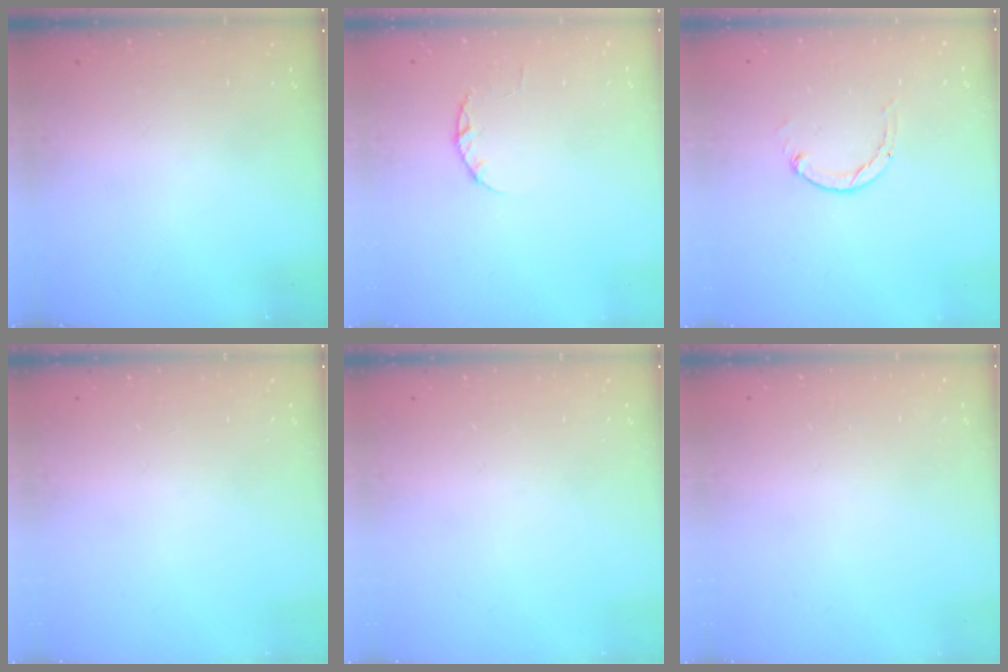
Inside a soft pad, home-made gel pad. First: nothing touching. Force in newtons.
{"total": 2.4, "press": 2.3, "slide": 0.4}
{"total": 0.0}
{"total": 0.0}
{"total": 0.0}
{"total": 2.6, "press": 2.6, "slide": 0.2}